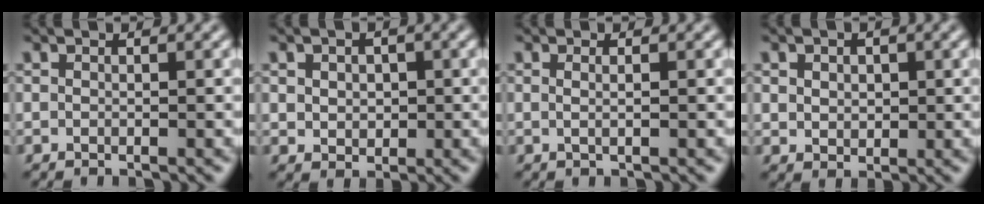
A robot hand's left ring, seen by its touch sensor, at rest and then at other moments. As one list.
[{"total": 2.4, "force": [0.5, 1.9, 1.3], "torque": [-0.021, 0.007, 0.003]}, {"total": 1.0, "force": [0.2, 0.4, 0.9], "torque": [-0.011, -0.005, -0.003]}, {"total": 2.4, "force": [0.9, 1.9, 1.2], "torque": [-0.027, 0.005, 0.016]}]